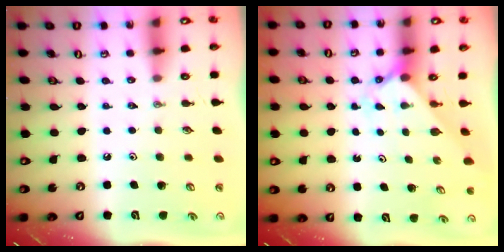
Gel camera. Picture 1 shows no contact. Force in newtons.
{"total": 2.0, "press": 2.0, "slide": 0.2}